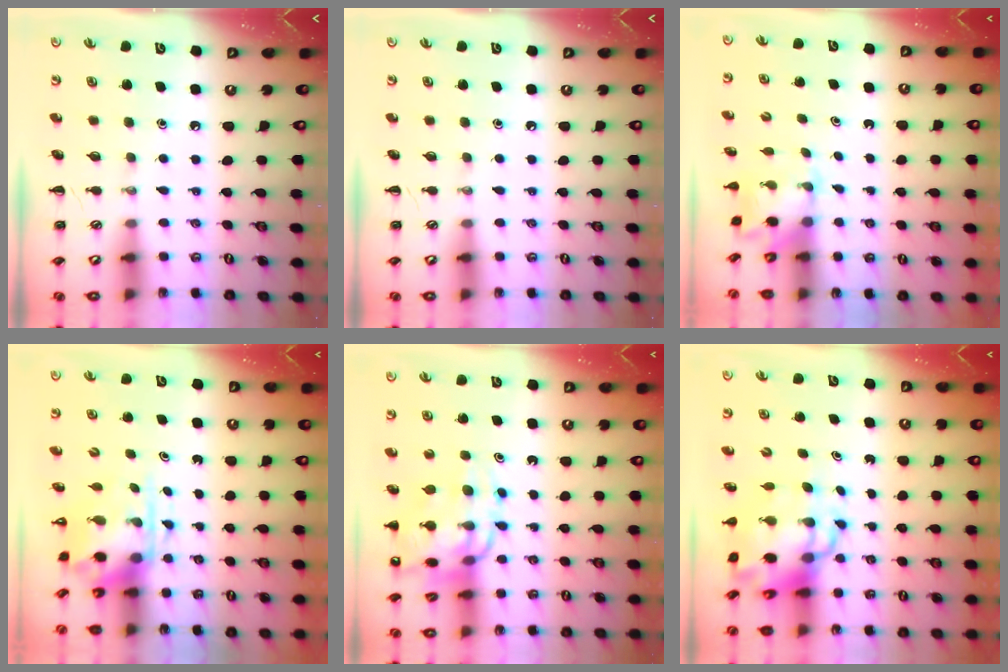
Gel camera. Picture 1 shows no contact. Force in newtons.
{"total": 0.0}
{"total": 2.0, "press": 1.9, "slide": 0.6}
{"total": 3.9, "press": 3.8, "slide": 0.9}
{"total": 14.5, "press": 14.1, "slide": 3.4}
{"total": 9.5, "press": 9.1, "slide": 2.8}